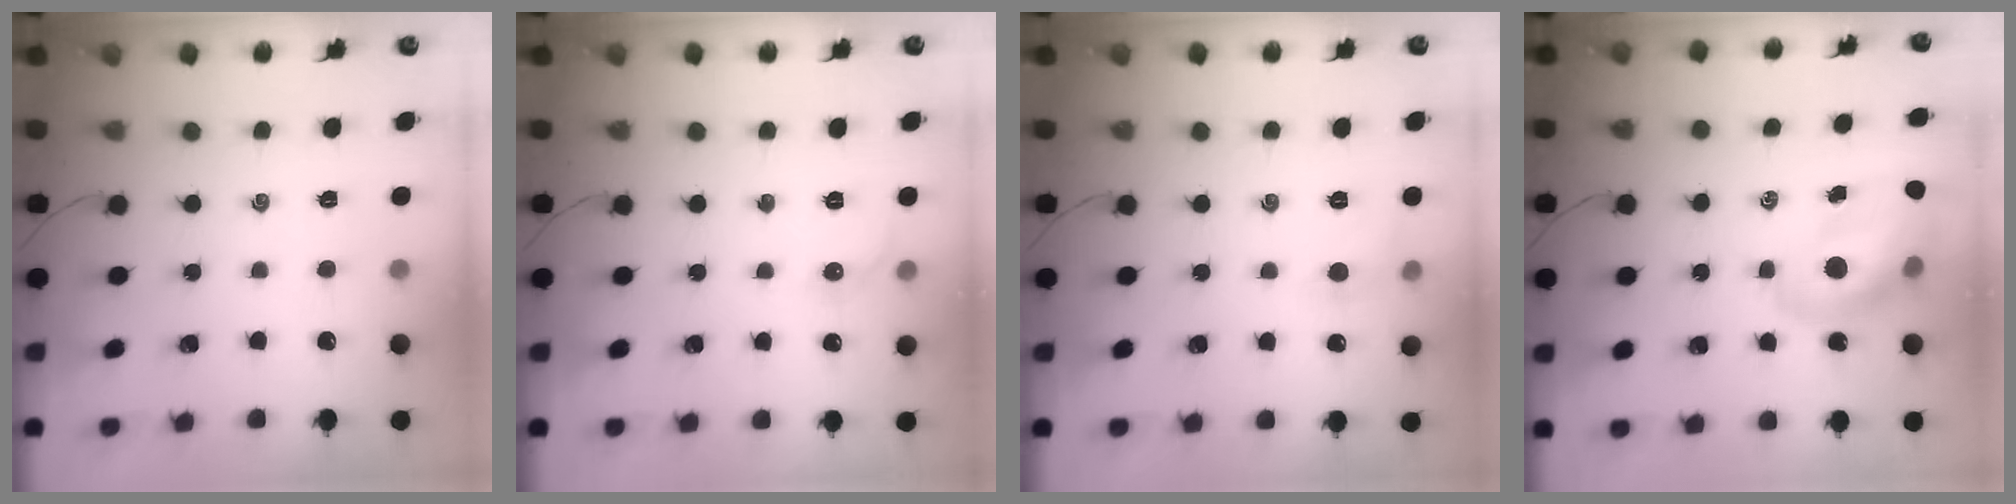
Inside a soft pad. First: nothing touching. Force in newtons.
{"total": 5.3, "press": 5.1, "slide": 1.4}
{"total": 6.3, "press": 6.0, "slide": 1.8}
{"total": 12.7, "press": 12.1, "slide": 3.8}